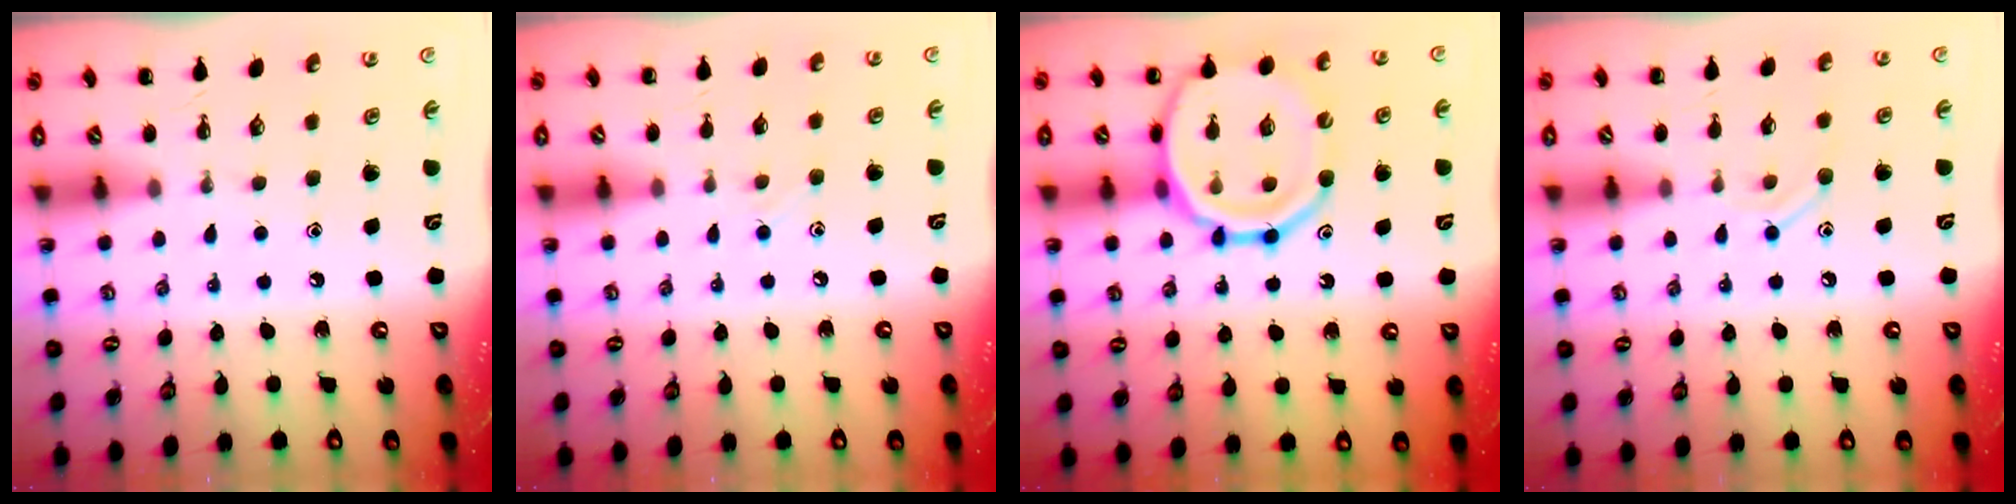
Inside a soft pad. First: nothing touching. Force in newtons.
{"total": 4.0, "press": 3.8, "slide": 1.3}
{"total": 18.1, "press": 17.8, "slide": 3.3}
{"total": 7.5, "press": 7.4, "slide": 1.4}